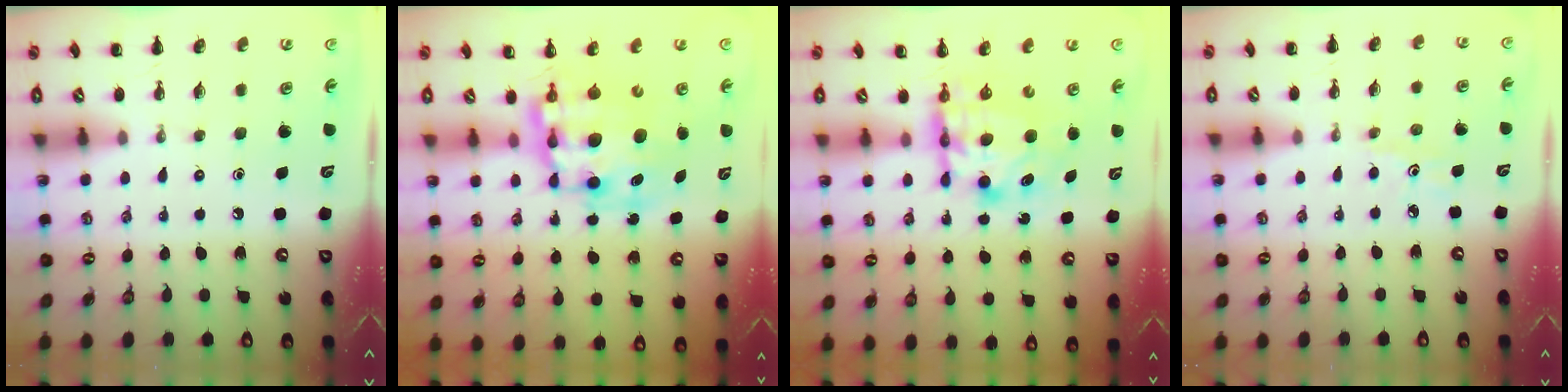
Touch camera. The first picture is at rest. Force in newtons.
{"total": 11.3, "press": 10.9, "slide": 2.8}
{"total": 7.2, "press": 7.1, "slide": 1.3}
{"total": 3.2, "press": 3.0, "slide": 1.1}